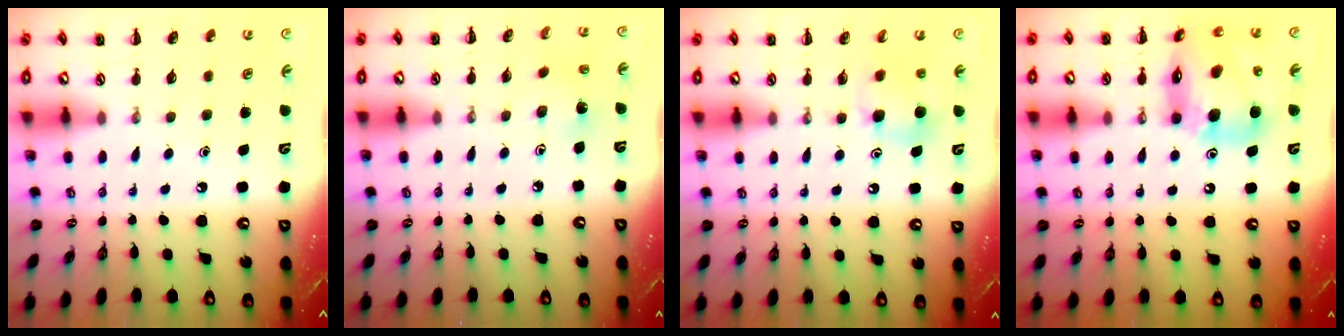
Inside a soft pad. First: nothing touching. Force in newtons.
{"total": 2.9, "press": 2.7, "slide": 0.9}
{"total": 6.9, "press": 6.8, "slide": 1.0}
{"total": 16.3, "press": 15.5, "slide": 5.0}